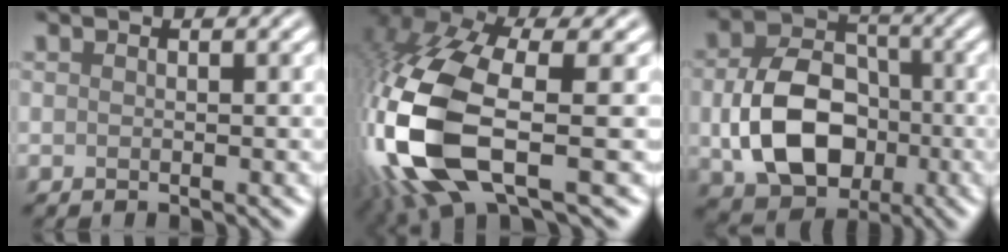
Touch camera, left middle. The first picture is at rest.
{"total": 13.7, "force": [-3.6, 5.8, 11.9], "torque": [-0.295, -0.013, -0.067]}
{"total": 9.6, "force": [-1.4, 7.2, 6.2], "torque": [-0.128, -0.004, -0.022]}